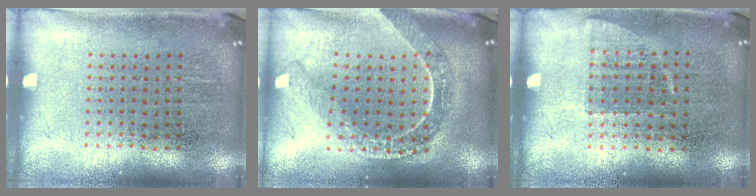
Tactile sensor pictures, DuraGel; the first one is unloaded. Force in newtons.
{"total": 2.2, "press": 1.8, "slide": 1.2}
{"total": 0.6, "press": 0.6, "slide": 0.1}